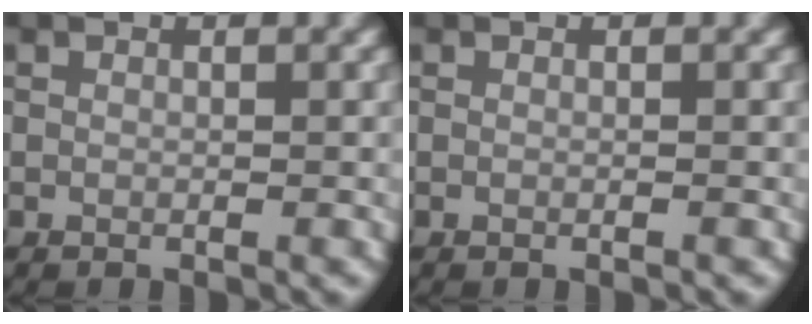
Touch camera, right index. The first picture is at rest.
{"total": 0.0}